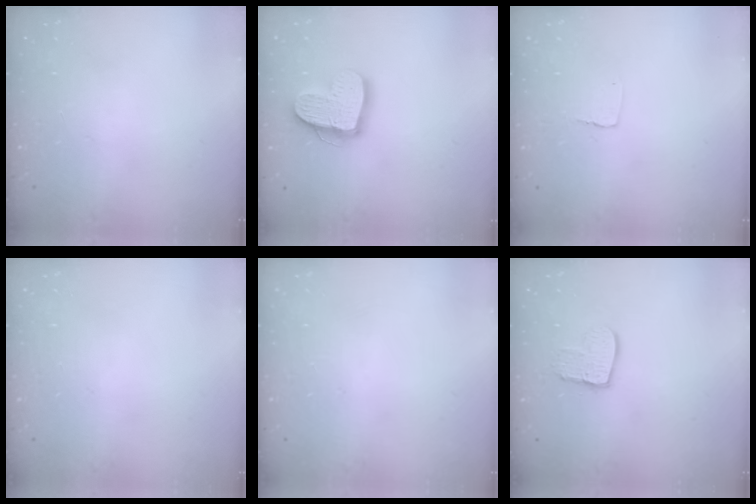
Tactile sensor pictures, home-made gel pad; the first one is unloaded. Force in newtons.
{"total": 16.5, "press": 16.5, "slide": 1.6}
{"total": 2.7, "press": 2.7, "slide": 0.2}
{"total": 0.0}
{"total": 0.0}
{"total": 9.5, "press": 9.5, "slide": 0.7}